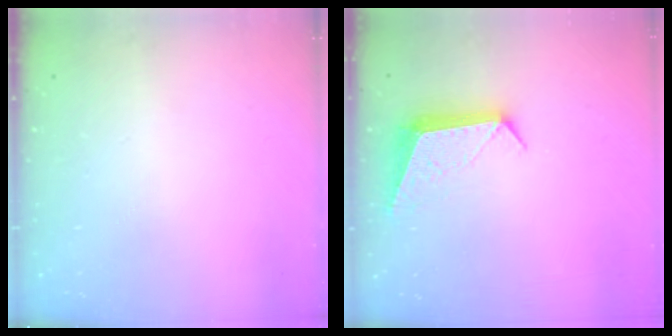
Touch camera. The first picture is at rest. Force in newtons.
{"total": 9.5, "press": 9.5, "slide": 0.5}